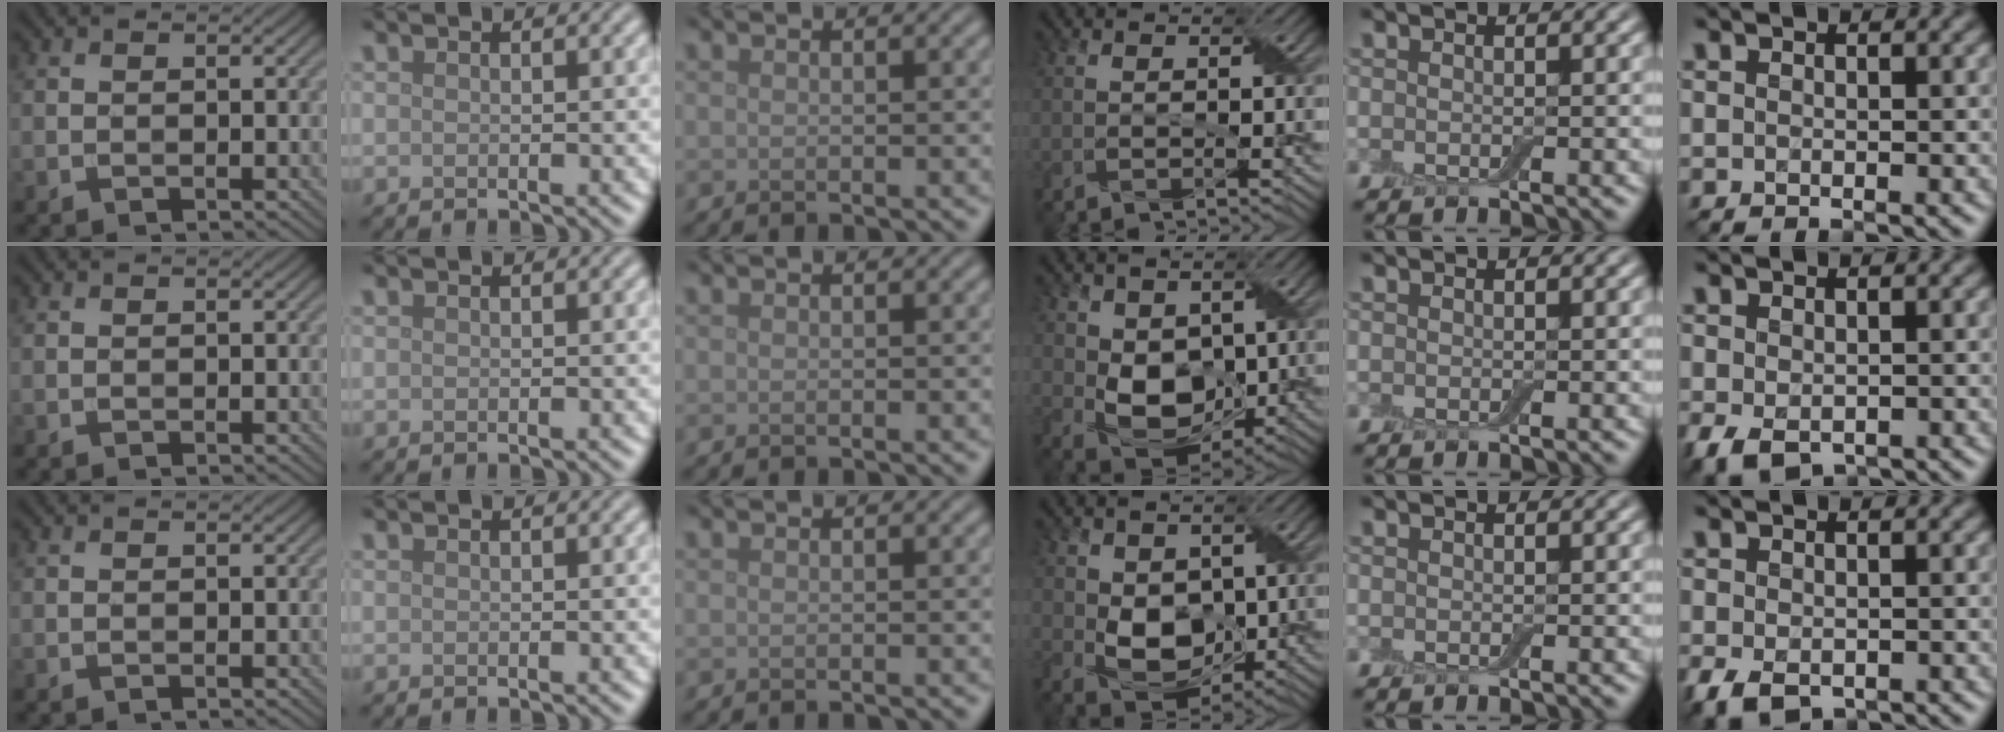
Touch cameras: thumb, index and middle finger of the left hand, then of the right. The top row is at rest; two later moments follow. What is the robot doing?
{"motion": "wrap", "object": "adhesive wrap"}